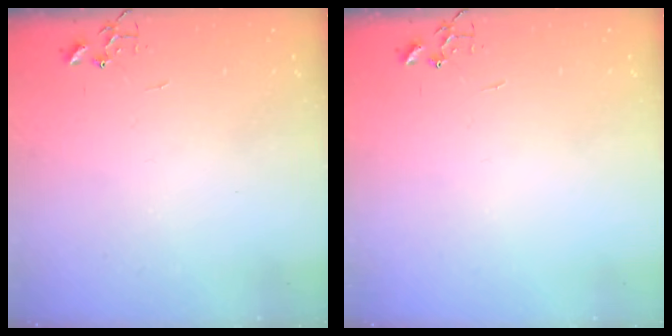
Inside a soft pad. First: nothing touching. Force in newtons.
{"total": 0.0}